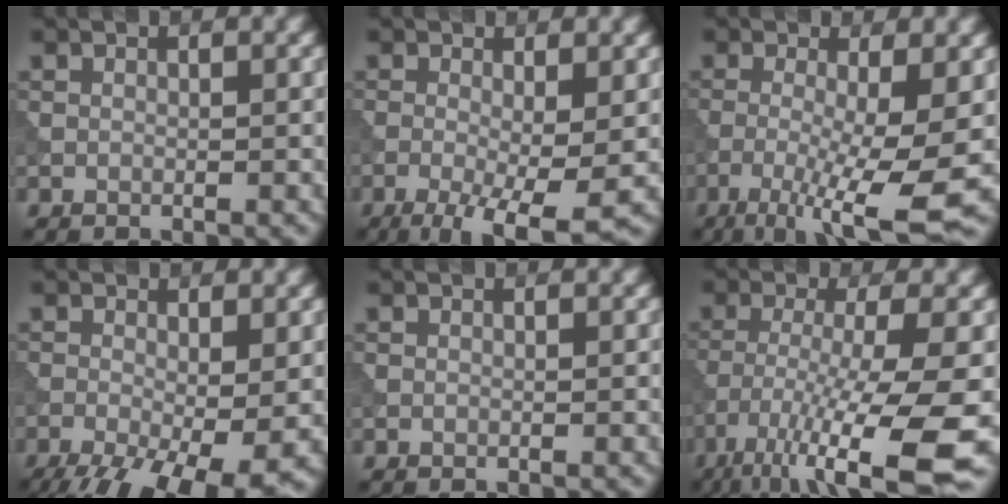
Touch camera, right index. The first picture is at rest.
{"total": 6.4, "force": [-2.2, 1.5, 5.8], "torque": [-0.104, -0.011, -0.032]}
{"total": 8.6, "force": [-2.5, 1.7, 8.0], "torque": [-0.133, -0.012, -0.042]}
{"total": 10.1, "force": [-4.7, 3.7, 8.1], "torque": [-0.132, -0.029, -0.075]}
{"total": 0.0}
{"total": 11.7, "force": [-6.0, 2.3, 9.7], "torque": [-0.171, -0.020, -0.098]}